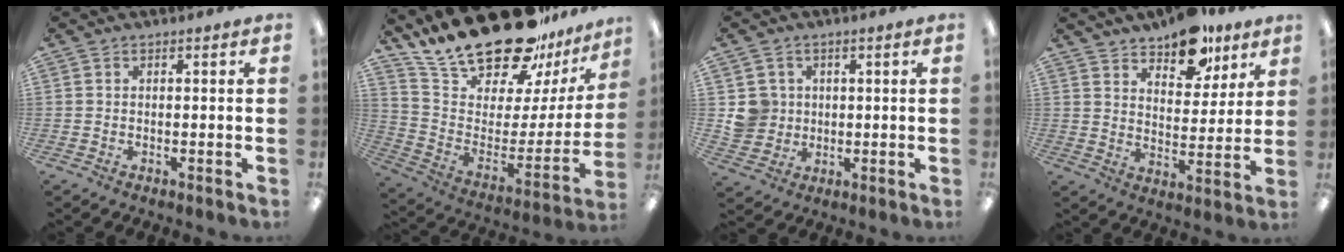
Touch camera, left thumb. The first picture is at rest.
{"total": 25.1, "force": [21.5, 8.4, 10.0], "torque": [-0.173, -0.158, 0.388]}
{"total": 6.0, "force": [1.3, 5.8, 0.8], "torque": [-0.009, 0.004, 0.027]}
{"total": 12.6, "force": [9.8, 6.2, 4.8], "torque": [-0.058, -0.062, 0.176]}